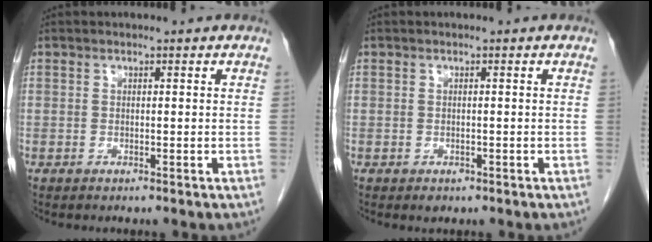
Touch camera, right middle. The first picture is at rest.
{"total": 1.0, "force": [-0.6, 0.7, 0.5], "torque": [-0.008, 0.000, -0.003]}